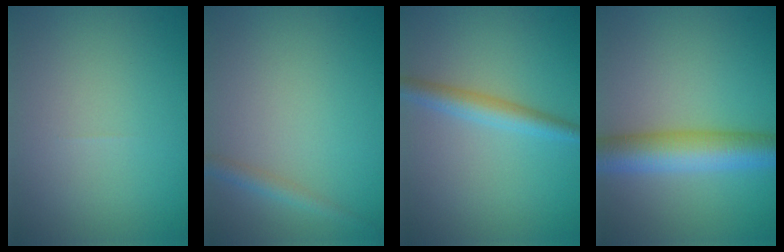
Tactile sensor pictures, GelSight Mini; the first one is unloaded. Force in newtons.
{"total": 1.6, "press": 1.6, "slide": 0.1}
{"total": 2.9, "press": 2.9, "slide": 0.1}
{"total": 6.6, "press": 6.6, "slide": 0.0}